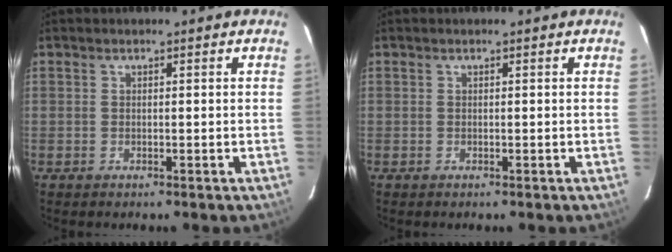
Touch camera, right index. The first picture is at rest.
{"total": 0.0}